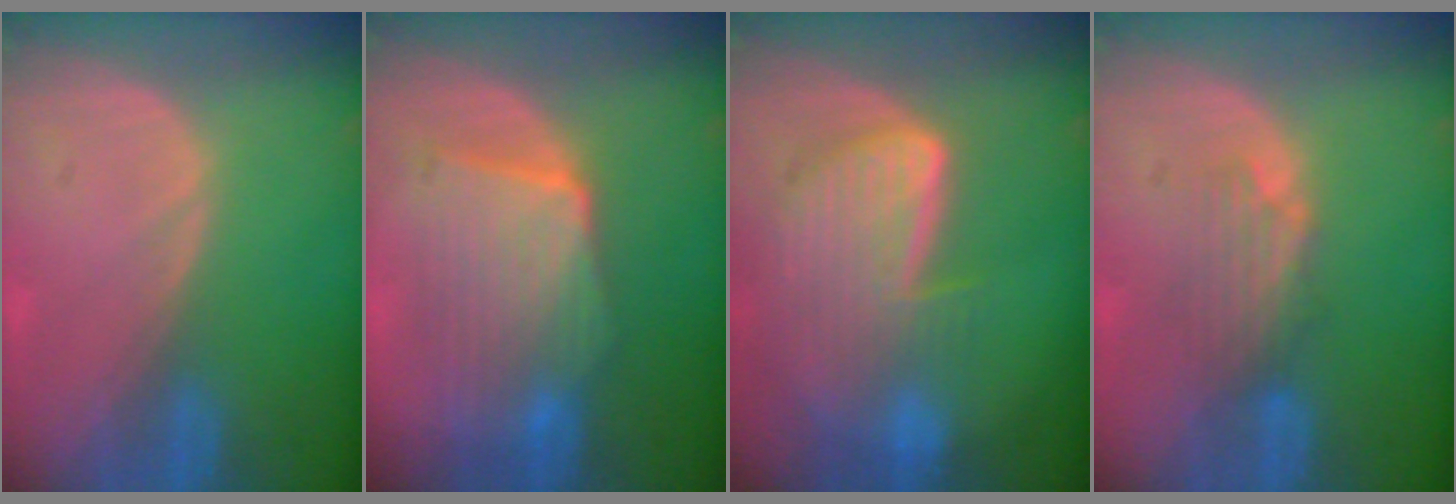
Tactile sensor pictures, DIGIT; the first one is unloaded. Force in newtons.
{"total": 8.7, "press": 8.5, "slide": 1.9}
{"total": 9.3, "press": 8.1, "slide": 4.6}
{"total": 4.2, "press": 3.8, "slide": 1.9}